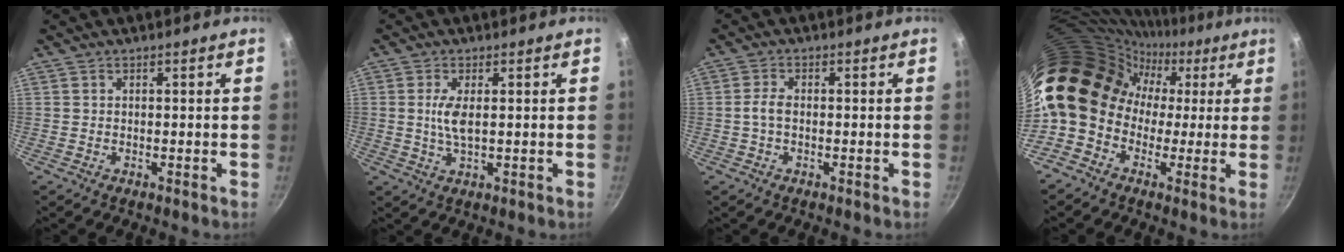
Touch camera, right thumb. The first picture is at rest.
{"total": 4.2, "force": [0.5, 1.5, 3.9], "torque": [-0.086, -0.002, 0.011]}
{"total": 2.6, "force": [-0.3, 1.4, 2.1], "torque": [-0.048, 0.012, -0.011]}
{"total": 17.9, "force": [1.4, 15.3, 9.2], "torque": [-0.122, 0.055, 0.008]}